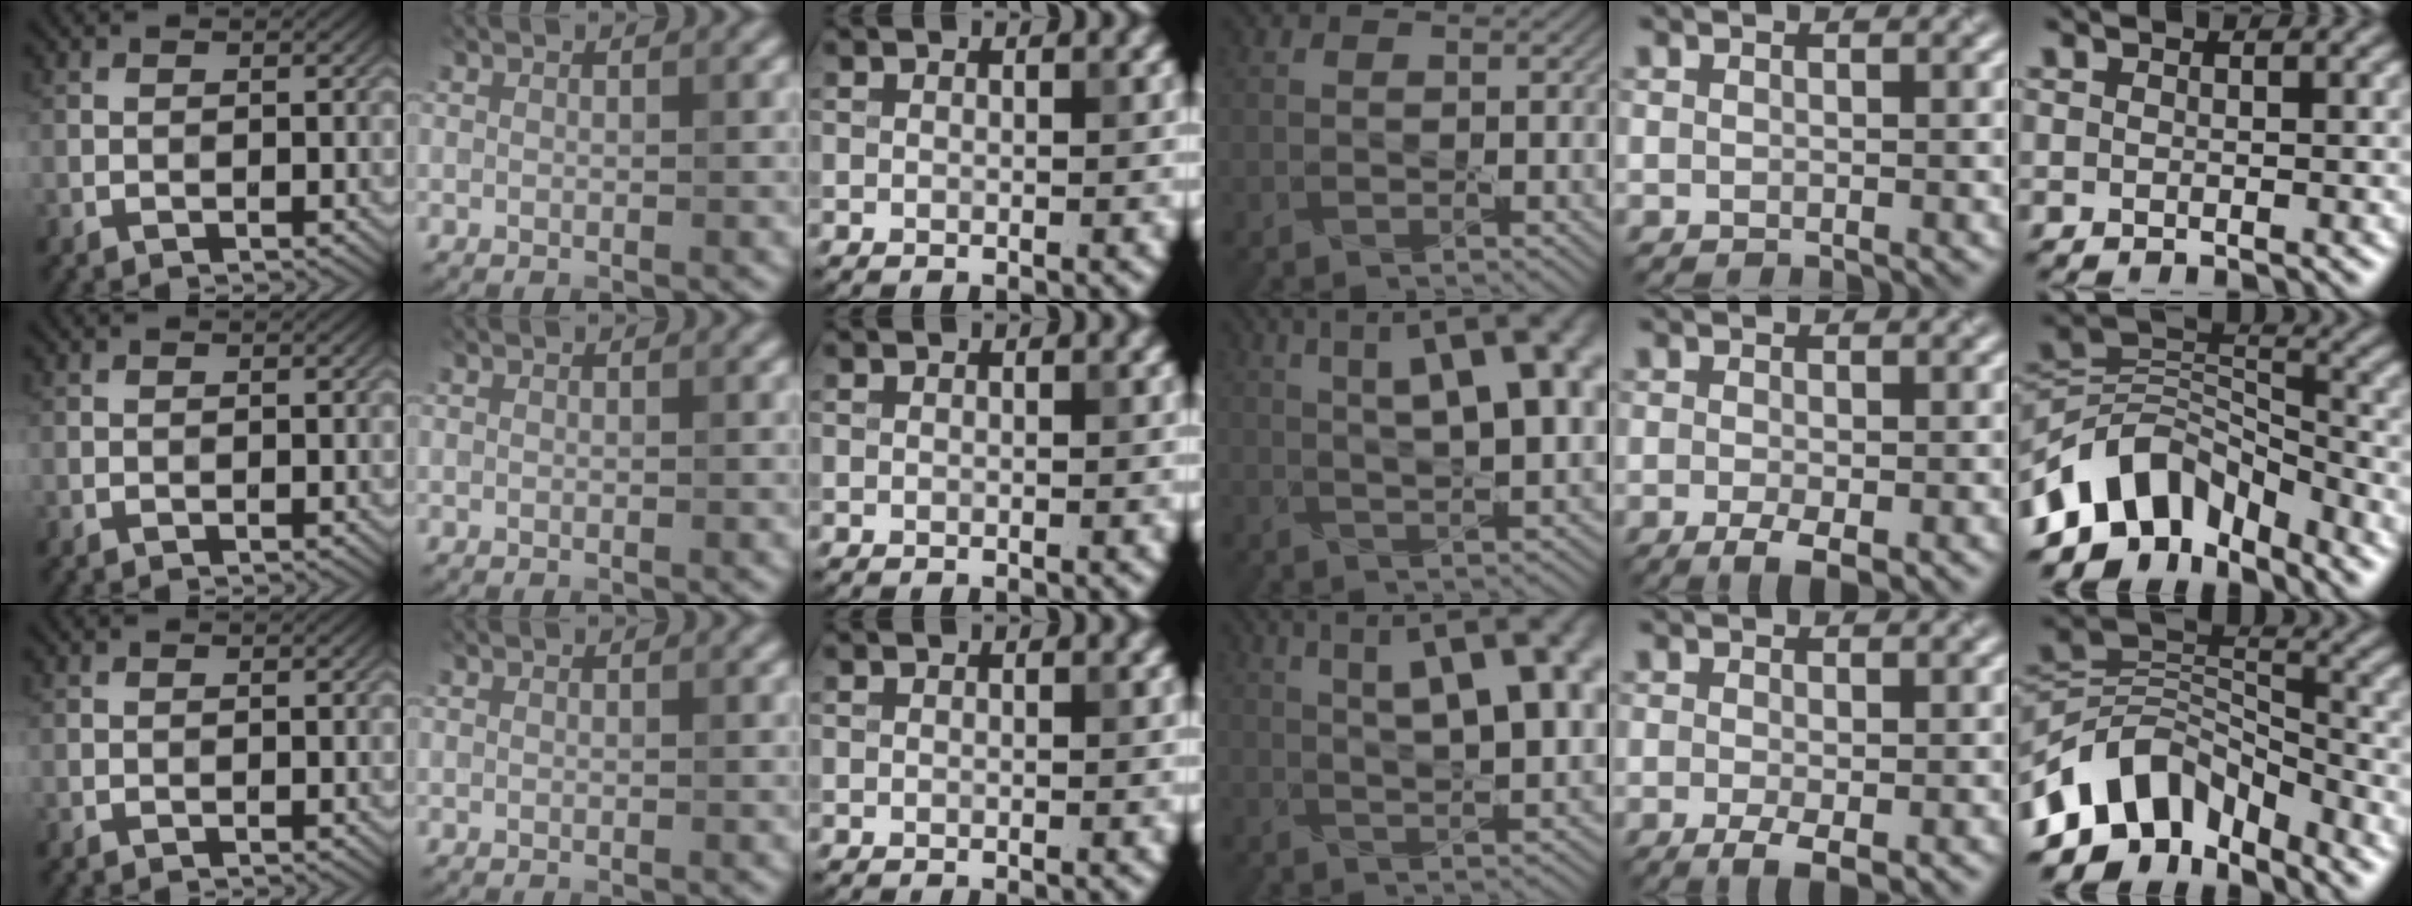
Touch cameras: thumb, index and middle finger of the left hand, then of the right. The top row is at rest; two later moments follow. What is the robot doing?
{"motion": "pour", "object": "sugar"}